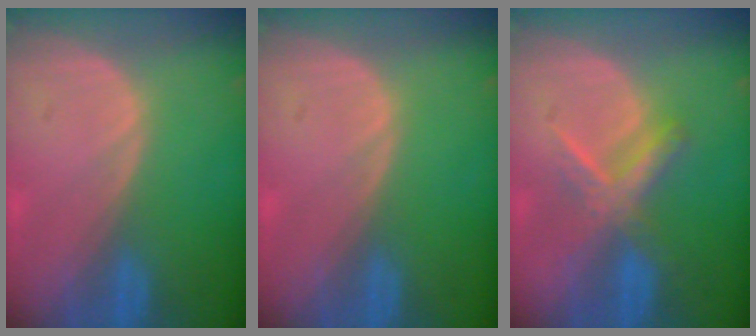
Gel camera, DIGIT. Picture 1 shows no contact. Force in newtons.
{"total": 0.0}
{"total": 5.6, "press": 5.6, "slide": 0.1}